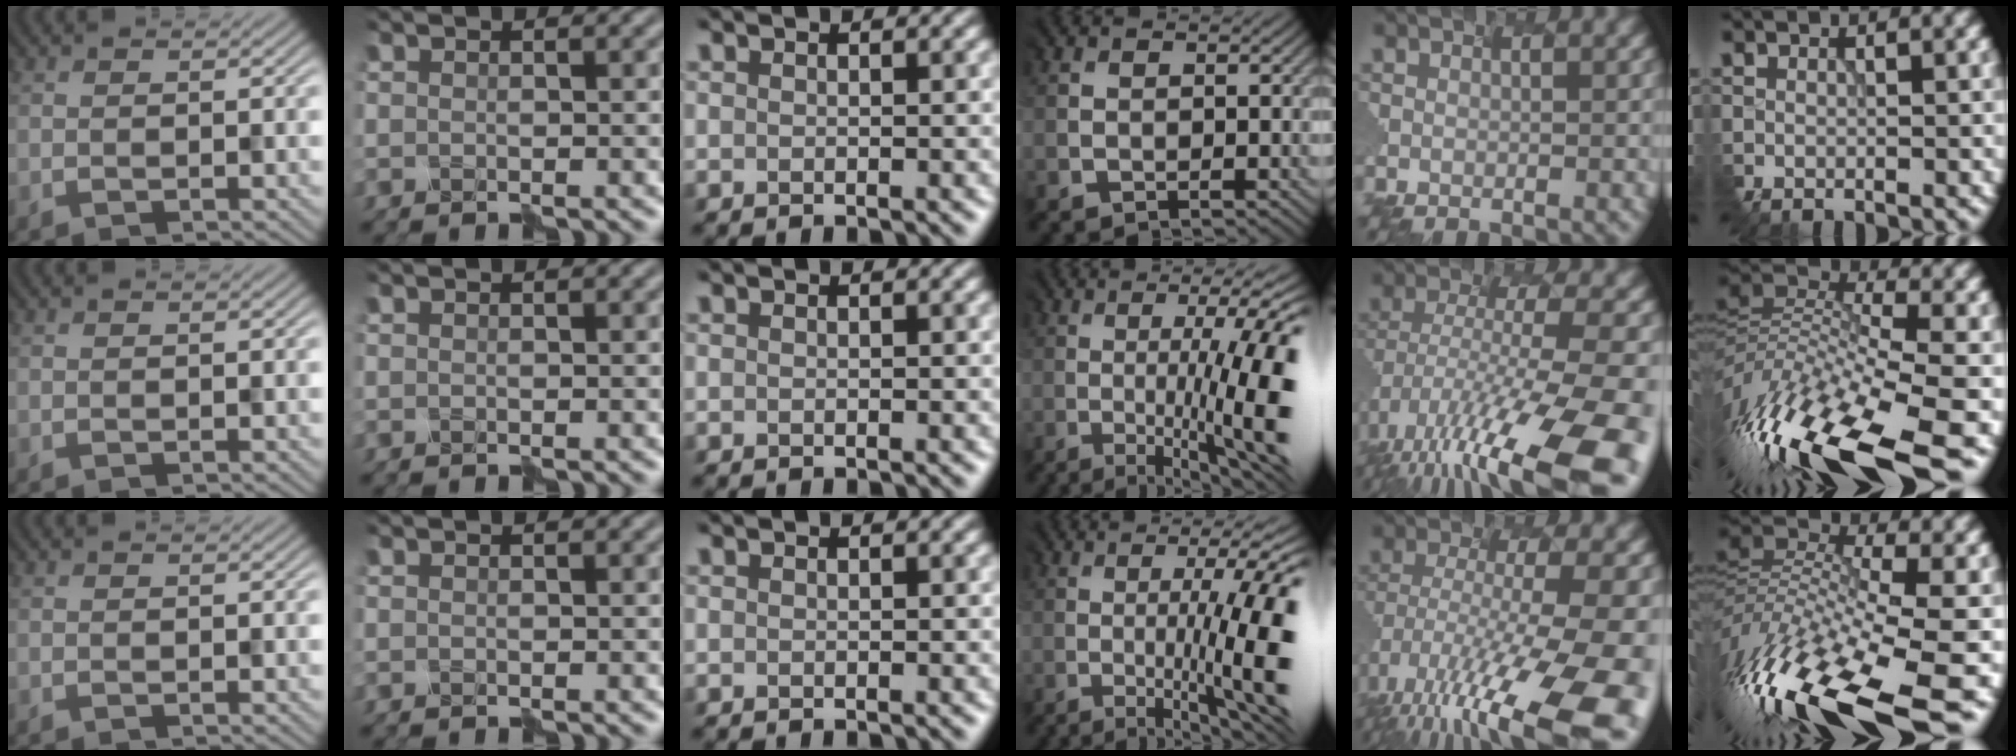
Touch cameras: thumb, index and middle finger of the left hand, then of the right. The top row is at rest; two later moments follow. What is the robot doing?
{"motion": "shake", "object": "plastic piggy bank"}